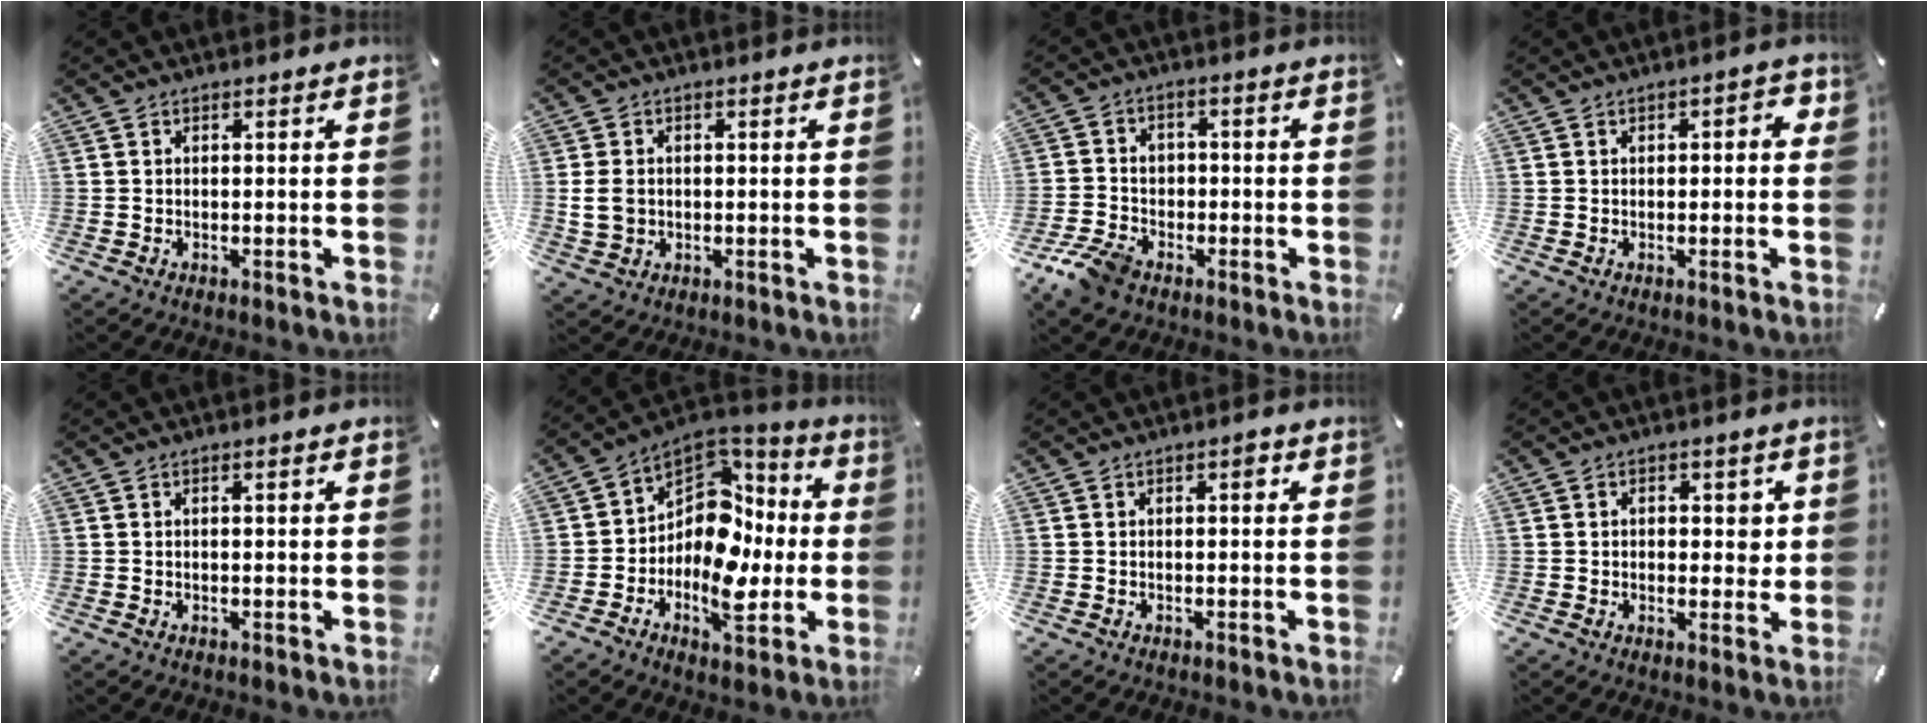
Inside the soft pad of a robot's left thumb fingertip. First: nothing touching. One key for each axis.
{"total": 4.6, "fx": -0.1, "fy": 3.7, "fz": 2.6, "tx": -0.047, "ty": 0.004, "tz": -0.002}
{"total": 8.5, "fx": -4.3, "fy": 6.3, "fz": 3.7, "tx": -0.088, "ty": 0.029, "tz": -0.080}
{"total": 2.0, "fx": -0.4, "fy": 1.3, "fz": 1.5, "tx": -0.019, "ty": 0.005, "tz": -0.011}
{"total": 0.9, "fx": 0.0, "fy": 0.3, "fz": 0.8, "tx": -0.015, "ty": 0.003, "tz": -0.001}
{"total": 13.5, "fx": -2.7, "fy": 10.3, "fz": 8.3, "tx": -0.123, "ty": -0.014, "tz": -0.045}
{"total": 1.5, "fx": 0.1, "fy": 0.8, "fz": 1.3, "tx": -0.018, "ty": 0.004, "tz": -0.002}
{"total": 4.5, "fx": 0.4, "fy": 3.3, "fz": 2.9, "tx": -0.018, "ty": -0.004, "tz": -0.004}